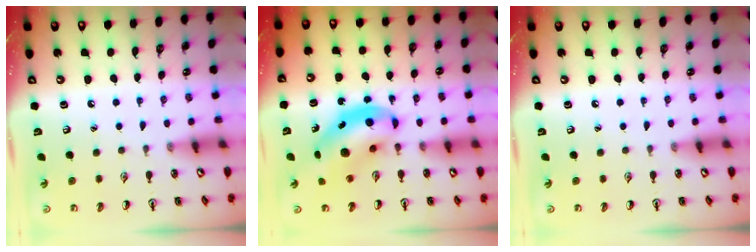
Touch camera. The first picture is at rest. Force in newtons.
{"total": 9.7, "press": 9.3, "slide": 2.9}
{"total": 0.0}